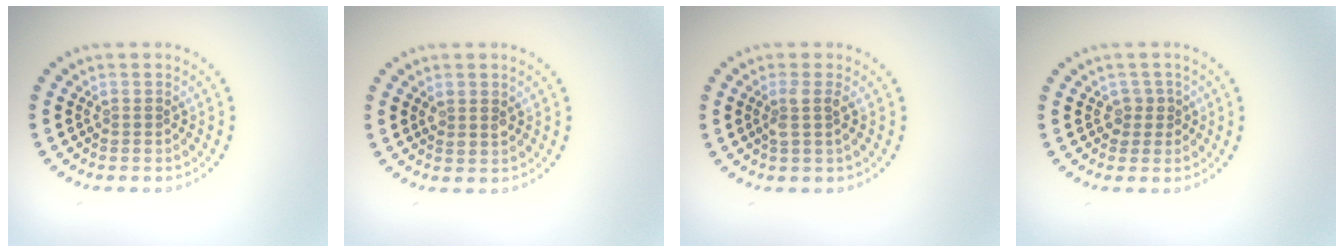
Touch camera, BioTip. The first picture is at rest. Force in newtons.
{"total": 1.4, "press": 1.3, "slide": 0.5}
{"total": 1.6, "press": 1.3, "slide": 1.0}
{"total": 1.5, "press": 1.1, "slide": 1.0}